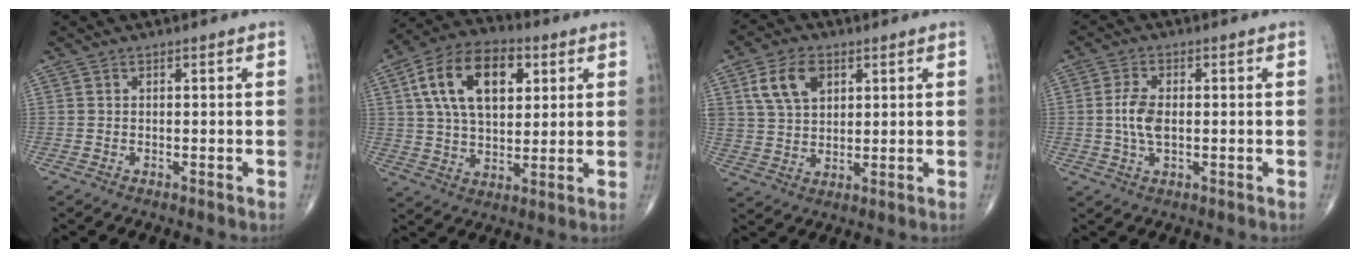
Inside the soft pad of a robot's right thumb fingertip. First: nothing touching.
{"total": 17.5, "force": [5.6, 10.3, 13.0], "torque": [-0.204, 0.002, 0.095]}
{"total": 9.3, "force": [3.9, 6.2, 5.9], "torque": [-0.094, -0.007, 0.076]}
{"total": 5.5, "force": [0.0, 2.9, 4.7], "torque": [-0.100, 0.001, -0.001]}